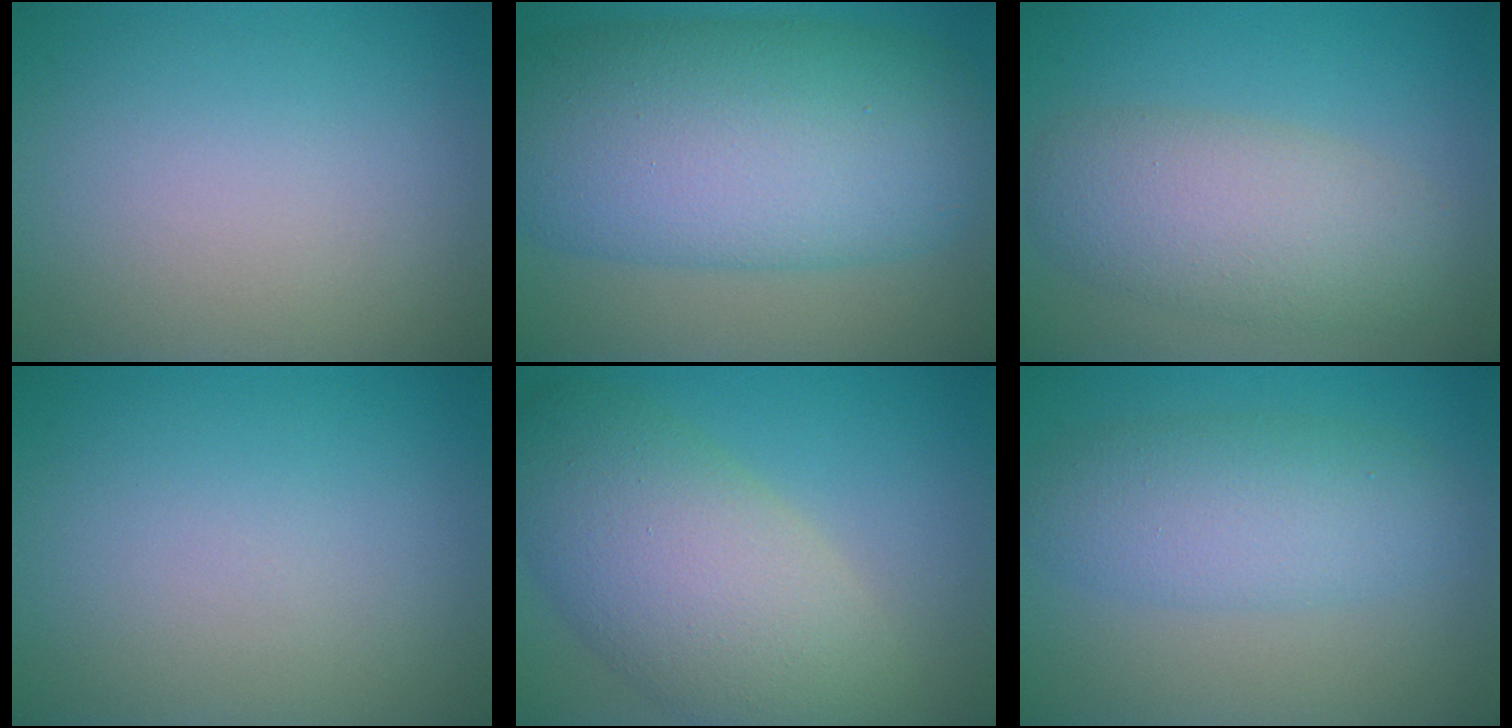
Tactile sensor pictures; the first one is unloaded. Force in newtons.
{"total": 13.7, "press": 13.7, "slide": 0.2}
{"total": 5.8, "press": 5.8, "slide": 0.2}
{"total": 0.0}
{"total": 9.7, "press": 9.7, "slide": 0.6}
{"total": 4.9, "press": 4.9, "slide": 0.1}